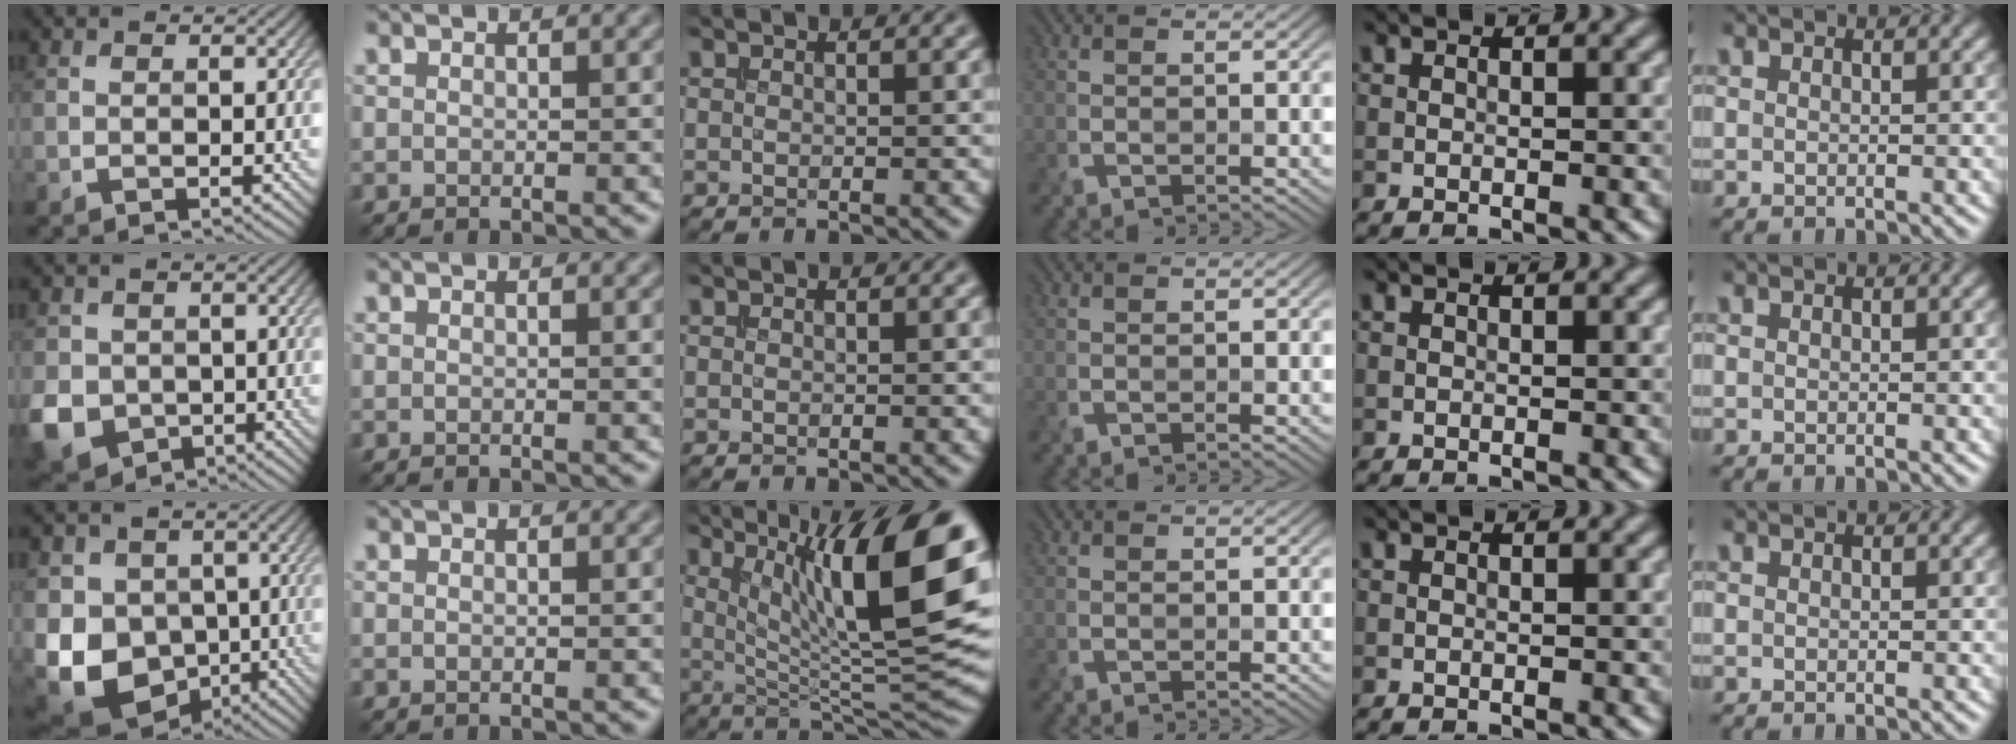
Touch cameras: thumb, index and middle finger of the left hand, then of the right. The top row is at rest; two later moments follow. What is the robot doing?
{"motion": "insert", "object": "file holder"}